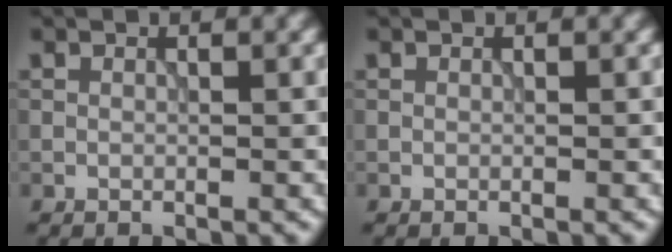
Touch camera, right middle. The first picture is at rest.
{"total": 0.0}